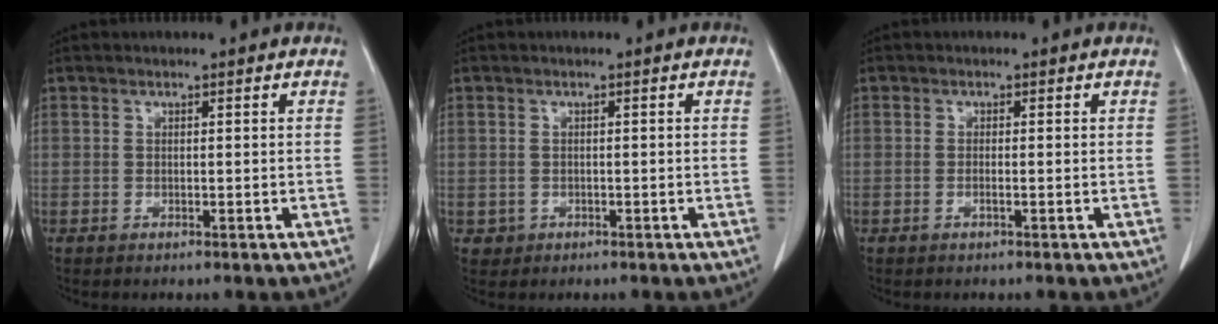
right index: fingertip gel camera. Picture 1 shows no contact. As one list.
[{"total": 1.2, "force": [-0.2, 1.2, 0.0], "torque": [0.002, 0.006, 0.003]}, {"total": 0.7, "force": [-0.3, 0.0, 0.7], "torque": [-0.015, 0.000, -0.004]}]